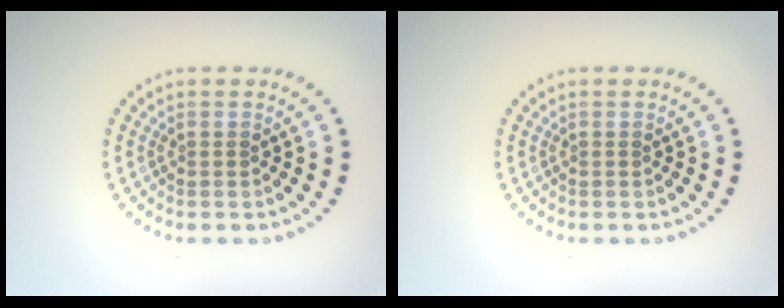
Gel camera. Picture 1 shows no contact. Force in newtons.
{"total": 0.0}